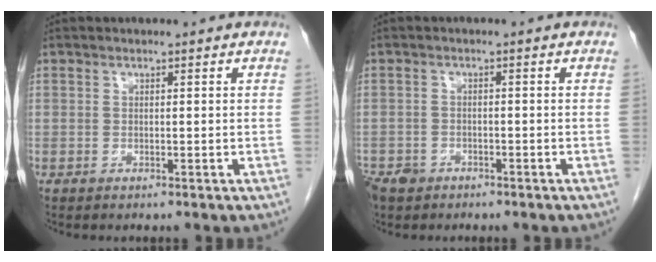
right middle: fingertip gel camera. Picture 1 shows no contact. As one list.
[{"total": 3.7, "force": [-2.8, 2.4, 0.8], "torque": [-0.016, 0.002, -0.045]}]